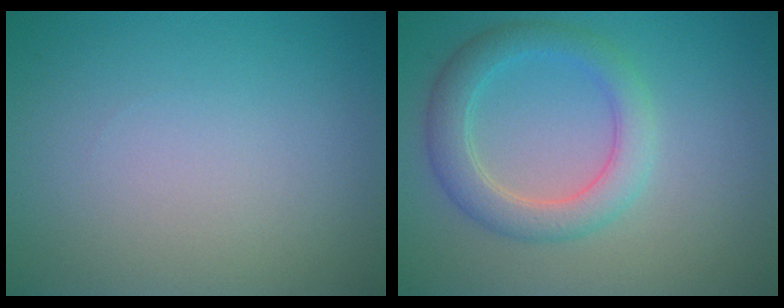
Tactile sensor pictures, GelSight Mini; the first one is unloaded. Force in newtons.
{"total": 3.9, "press": 3.9, "slide": 0.2}